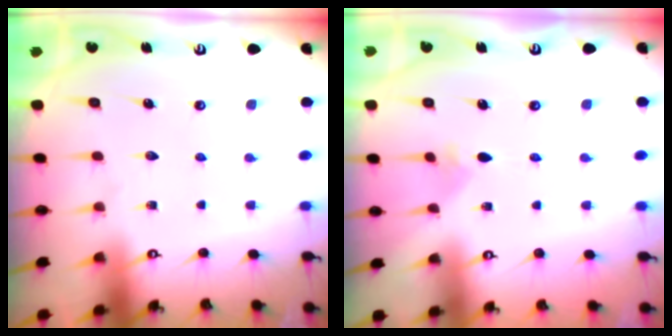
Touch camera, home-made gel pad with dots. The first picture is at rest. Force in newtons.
{"total": 2.4, "press": 2.4, "slide": 0.5}